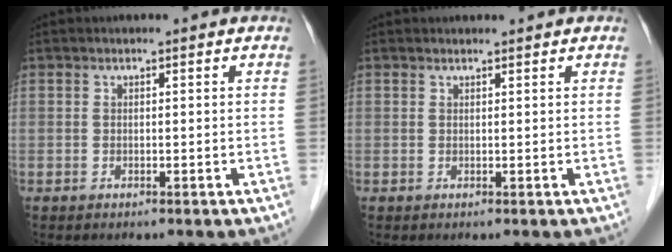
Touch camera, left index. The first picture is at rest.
{"total": 0.9, "force": [0.9, 0.1, 0.0], "torque": [-0.009, 0.008, 0.017]}